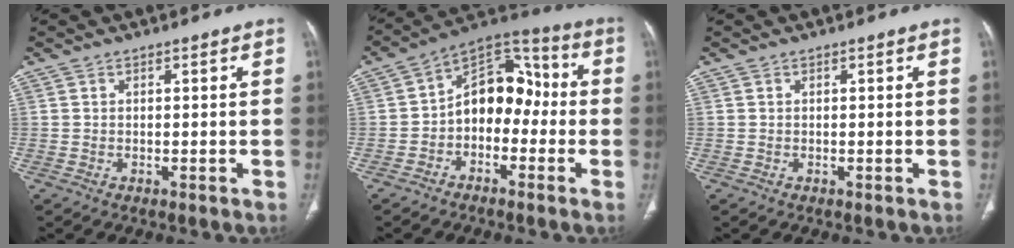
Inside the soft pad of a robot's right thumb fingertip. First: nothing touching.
{"total": 12.2, "force": [-1.9, 8.6, 8.5], "torque": [-0.091, 0.050, -0.050]}
{"total": 0.0}